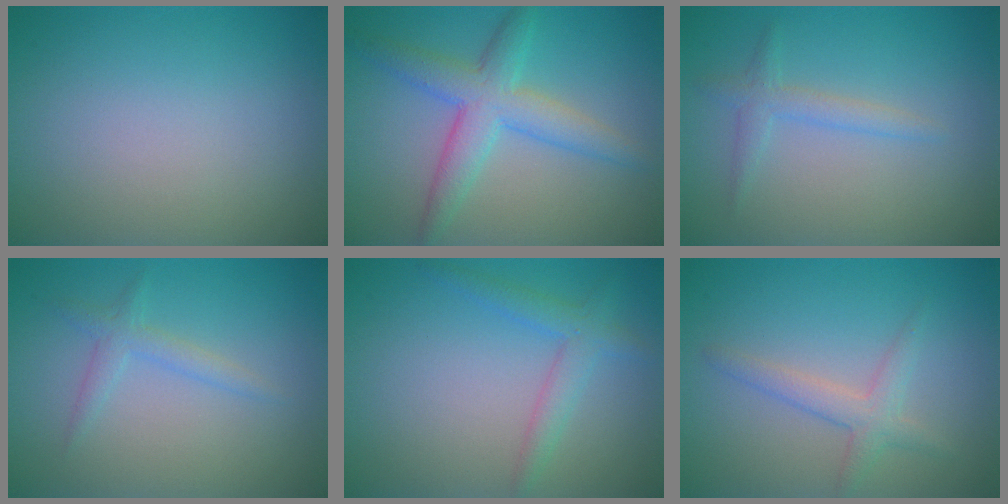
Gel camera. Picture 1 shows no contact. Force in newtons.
{"total": 4.9, "press": 4.9, "slide": 0.1}
{"total": 1.8, "press": 1.7, "slide": 0.1}
{"total": 1.6, "press": 1.6, "slide": 0.1}
{"total": 2.5, "press": 2.5, "slide": 0.1}
{"total": 2.3, "press": 2.3, "slide": 0.1}